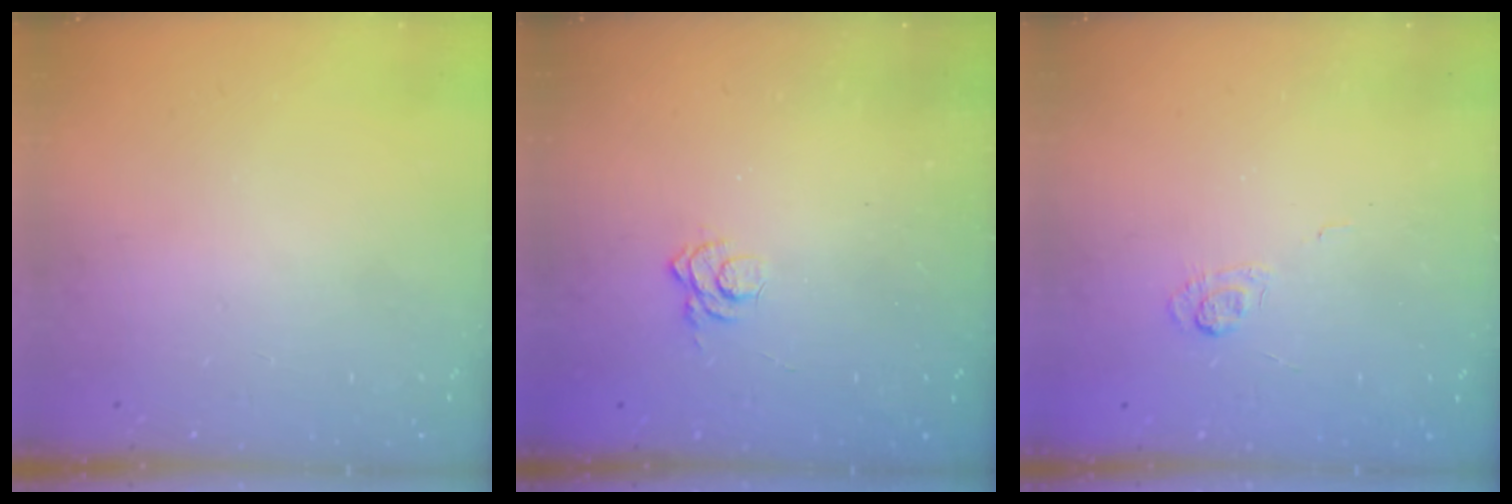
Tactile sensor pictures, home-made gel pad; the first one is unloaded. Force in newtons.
{"total": 2.8, "press": 2.4, "slide": 1.4}
{"total": 3.0, "press": 2.5, "slide": 1.7}